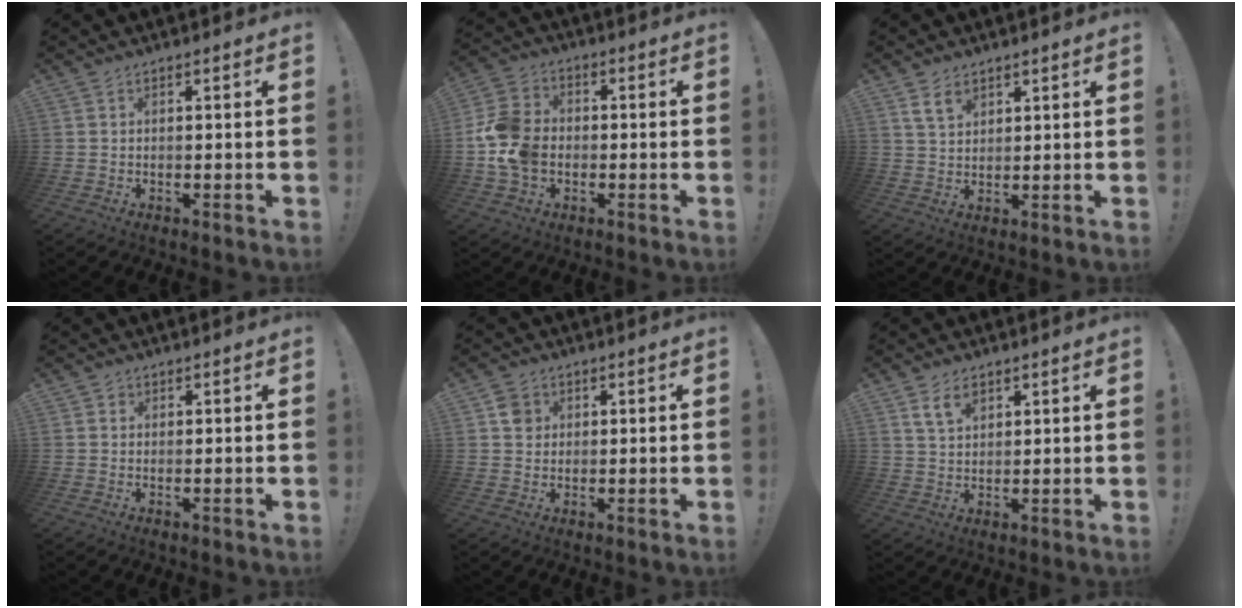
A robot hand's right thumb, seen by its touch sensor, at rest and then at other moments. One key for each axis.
{"total": 13.5, "fx": -2.7, "fy": 10.6, "fz": 7.9, "tx": -0.150, "ty": 0.030, "tz": -0.044}
{"total": 6.0, "fx": 3.5, "fy": 4.1, "fz": 2.7, "tx": -0.043, "ty": -0.009, "tz": 0.068}
{"total": 0.9, "fx": 0.4, "fy": 0.9, "fz": 0.1, "tx": 0.006, "ty": -0.002, "tz": 0.006}
{"total": 4.8, "fx": 1.5, "fy": 4.3, "fz": 1.7, "tx": -0.010, "ty": 0.000, "tz": 0.027}
{"total": 6.3, "fx": 3.6, "fy": 3.9, "fz": 3.3, "tx": -0.055, "ty": -0.008, "tz": 0.069}